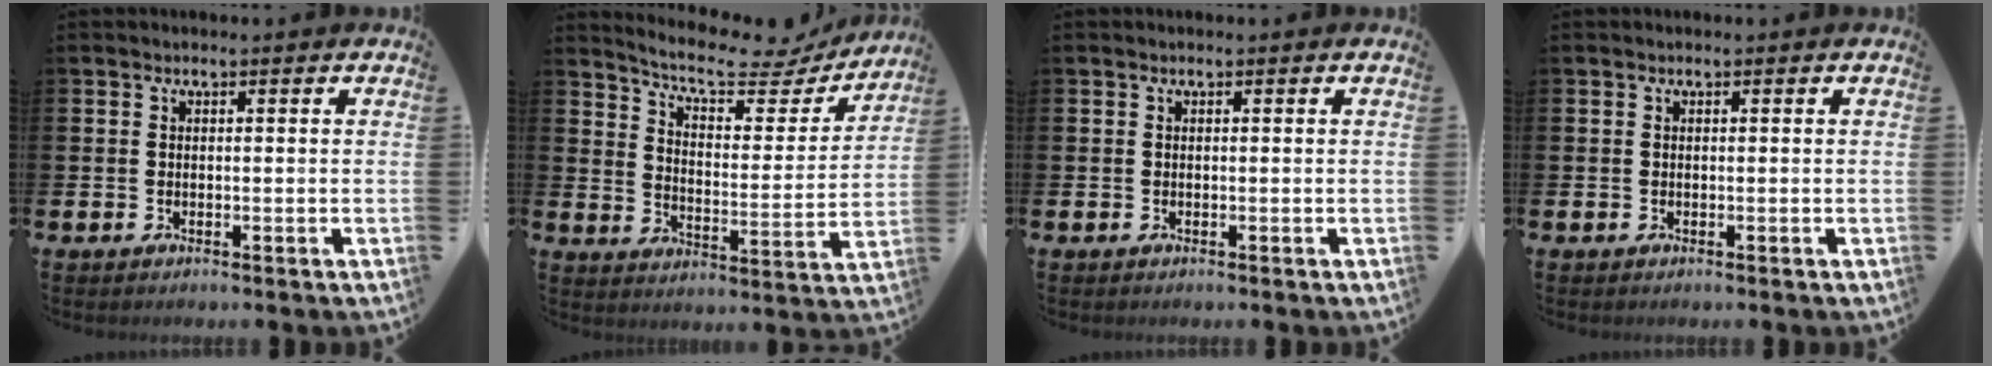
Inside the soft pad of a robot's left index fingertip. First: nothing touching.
{"total": 8.7, "force": [7.8, 2.3, 3.1], "torque": [-0.077, -0.056, 0.130]}
{"total": 0.0}
{"total": 0.0}